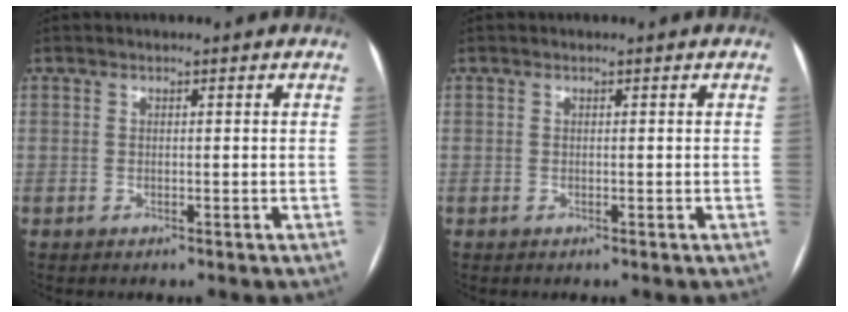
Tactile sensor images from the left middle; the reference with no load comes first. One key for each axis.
{"total": 0.0}